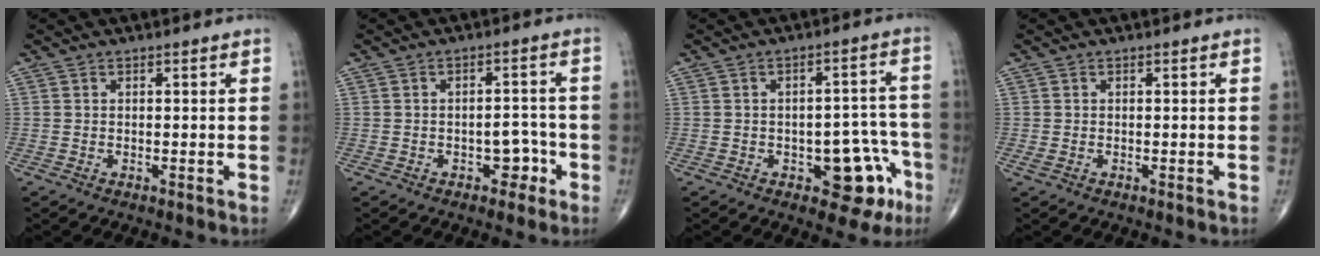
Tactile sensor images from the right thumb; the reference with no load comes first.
{"total": 4.2, "force": [-2.0, 2.7, 2.6], "torque": [-0.011, 0.025, -0.028]}
{"total": 10.2, "force": [-4.4, 5.5, 7.4], "torque": [-0.045, 0.037, -0.048]}
{"total": 0.9, "force": [-0.3, 0.5, 0.7], "torque": [-0.020, 0.001, -0.003]}